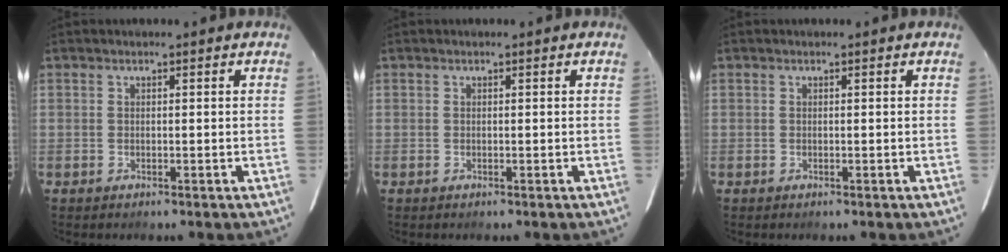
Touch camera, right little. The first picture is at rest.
{"total": 0.0}
{"total": 0.0}